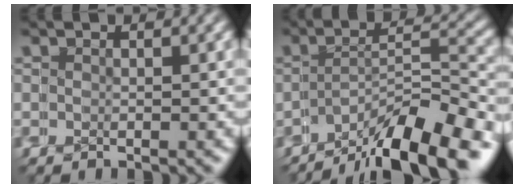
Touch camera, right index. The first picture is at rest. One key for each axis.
{"total": 8.2, "fx": -6.3, "fy": 2.1, "fz": 4.9, "tx": -0.039, "ty": 0.008, "tz": -0.093}